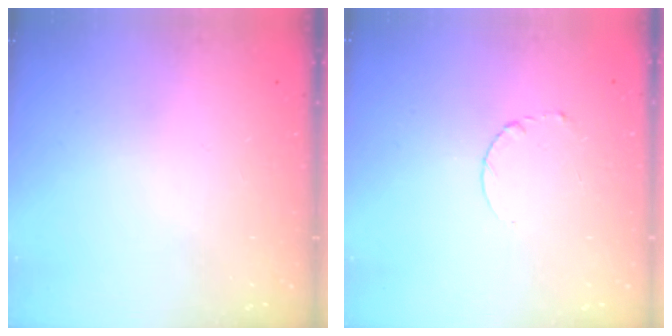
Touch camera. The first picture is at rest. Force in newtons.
{"total": 2.5, "press": 2.5, "slide": 0.3}